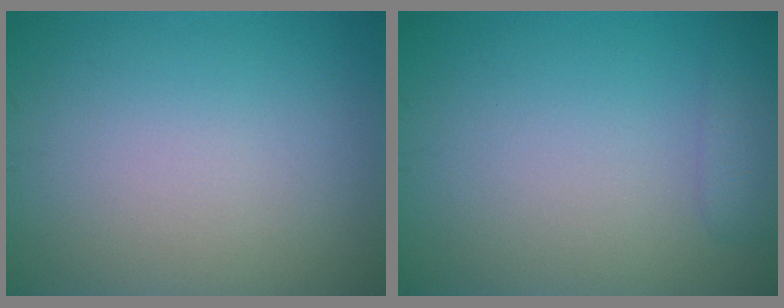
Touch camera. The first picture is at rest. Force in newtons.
{"total": 1.9, "press": 1.9, "slide": 0.1}